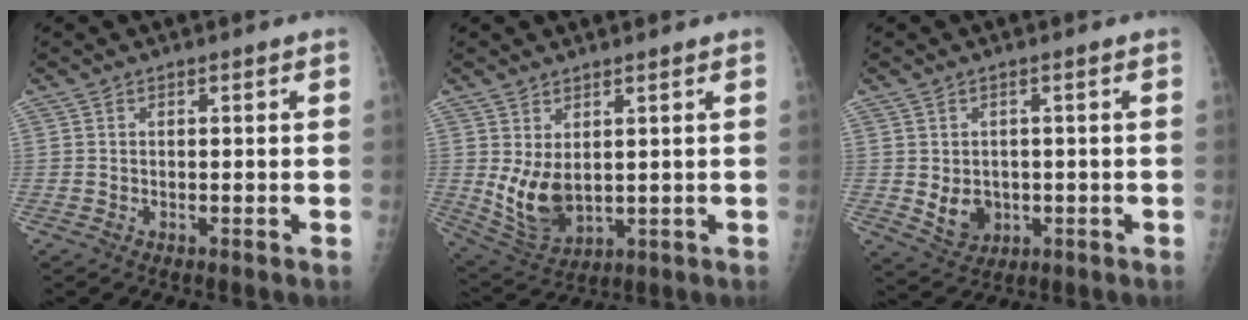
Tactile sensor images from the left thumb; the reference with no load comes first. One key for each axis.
{"total": 8.6, "fx": 1.7, "fy": 5.0, "fz": 6.7, "tx": -0.116, "ty": -0.028, "tz": 0.052}
{"total": 5.2, "fx": -0.4, "fy": 4.3, "fz": 2.9, "tx": -0.027, "ty": -0.005, "tz": 0.010}